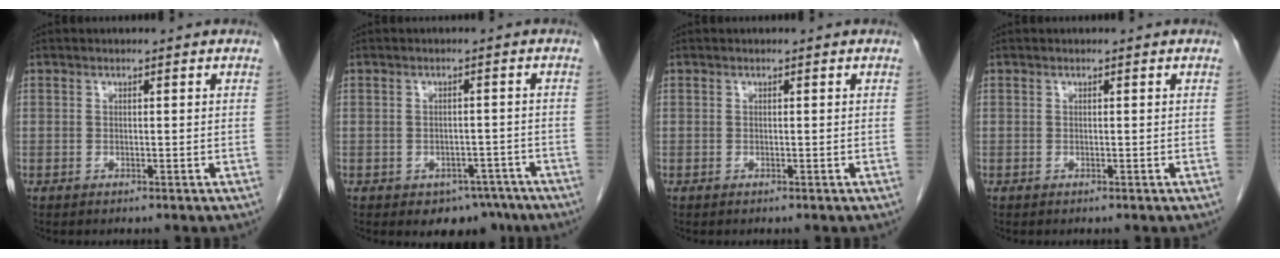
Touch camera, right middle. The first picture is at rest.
{"total": 5.1, "force": [-3.6, 3.2, 1.6], "torque": [-0.003, 0.009, -0.044]}
{"total": 0.0}
{"total": 0.0}